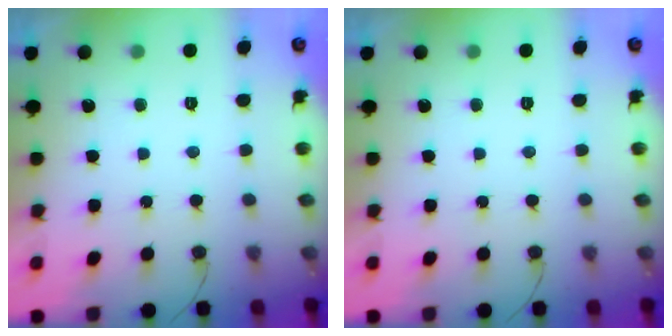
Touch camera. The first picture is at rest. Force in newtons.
{"total": 0.0}